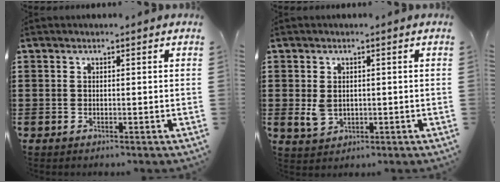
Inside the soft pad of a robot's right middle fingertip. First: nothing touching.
{"total": 3.0, "force": [0.1, 2.1, 2.1], "torque": [-0.050, -0.003, -0.005]}